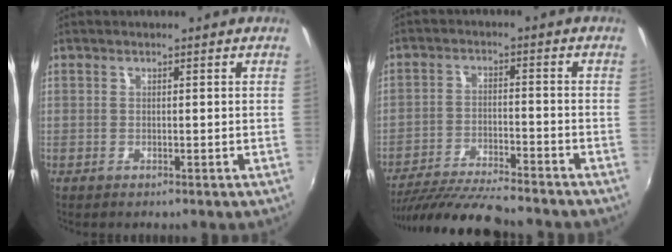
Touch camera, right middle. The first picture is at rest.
{"total": 14.1, "force": [-12.7, 1.3, 6.1], "torque": [-0.134, -0.021, -0.214]}